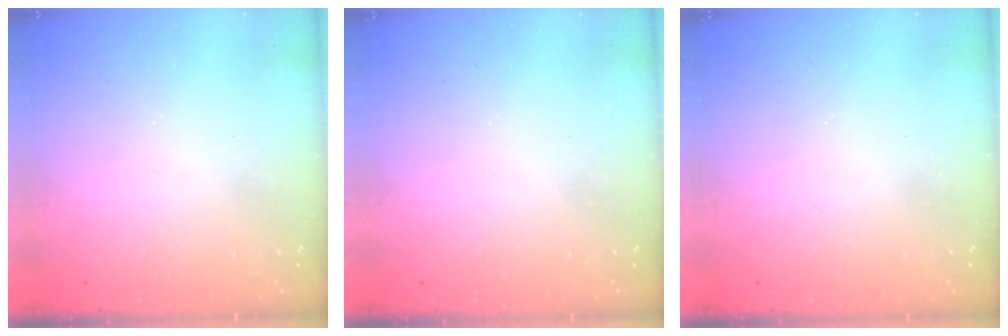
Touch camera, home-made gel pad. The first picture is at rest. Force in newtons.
{"total": 0.0}
{"total": 1.7, "press": 1.7, "slide": 0.2}